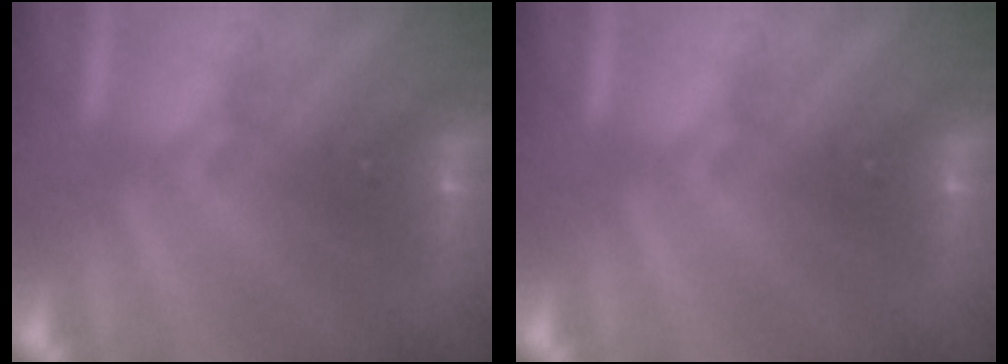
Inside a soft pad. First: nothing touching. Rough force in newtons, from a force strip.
{"total": 0.0}